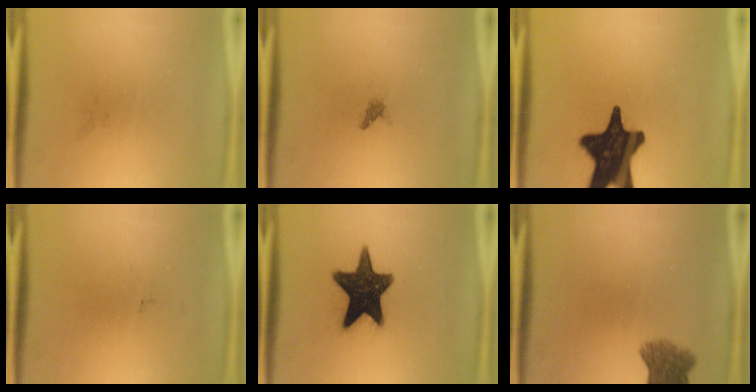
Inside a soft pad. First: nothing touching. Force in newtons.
{"total": 0.7}
{"total": 19.5}
{"total": 0.0}
{"total": 15.4}
{"total": 5.3}